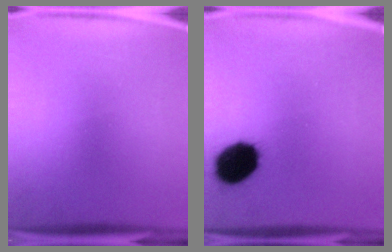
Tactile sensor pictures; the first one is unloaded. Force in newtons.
{"total": 14.7}